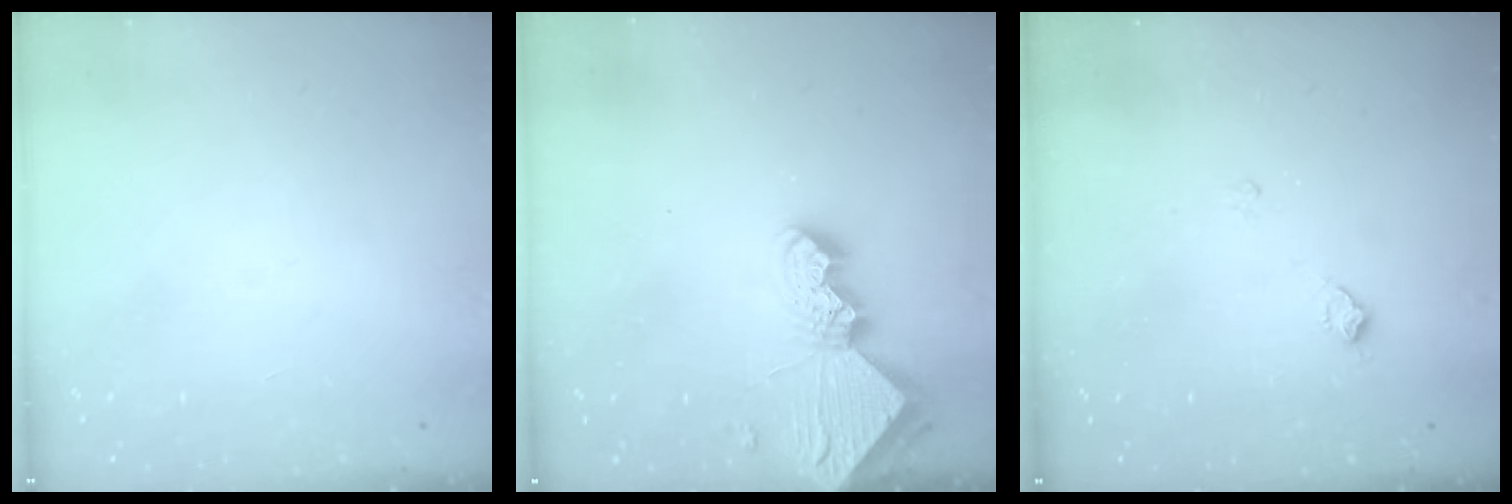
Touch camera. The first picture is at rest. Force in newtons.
{"total": 7.8, "press": 7.8, "slide": 0.8}
{"total": 6.7, "press": 6.7, "slide": 0.8}